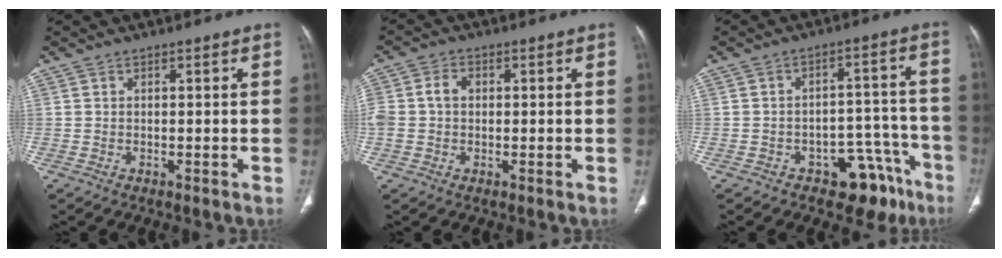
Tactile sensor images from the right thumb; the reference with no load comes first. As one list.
[{"total": 4.9, "force": [0.2, 3.7, 3.2], "torque": [-0.072, 0.019, 0.005]}, {"total": 11.1, "force": [-7.1, 6.7, 5.3], "torque": [-0.018, 0.078, -0.091]}]